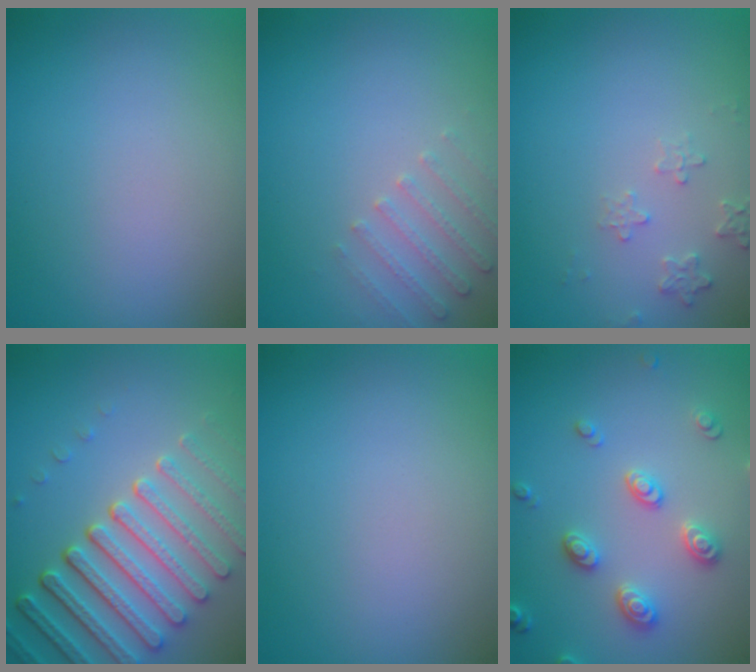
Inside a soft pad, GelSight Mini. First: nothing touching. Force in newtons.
{"total": 1.9, "press": 1.8, "slide": 0.6}
{"total": 1.6, "press": 1.6, "slide": 0.4}
{"total": 7.0, "press": 5.5, "slide": 4.4}
{"total": 0.0}
{"total": 2.9, "press": 2.8, "slide": 0.4}